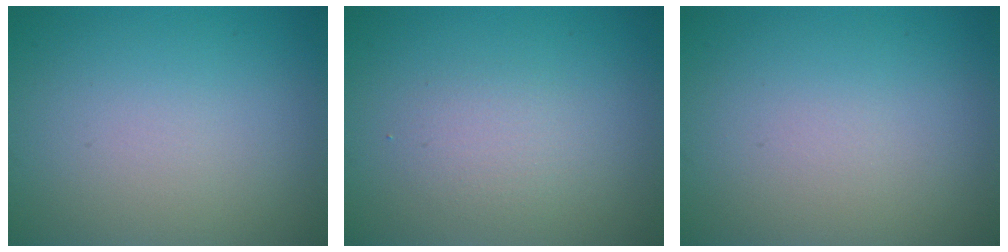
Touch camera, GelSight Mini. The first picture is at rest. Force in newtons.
{"total": 1.7, "press": 1.7, "slide": 0.1}
{"total": 0.0}